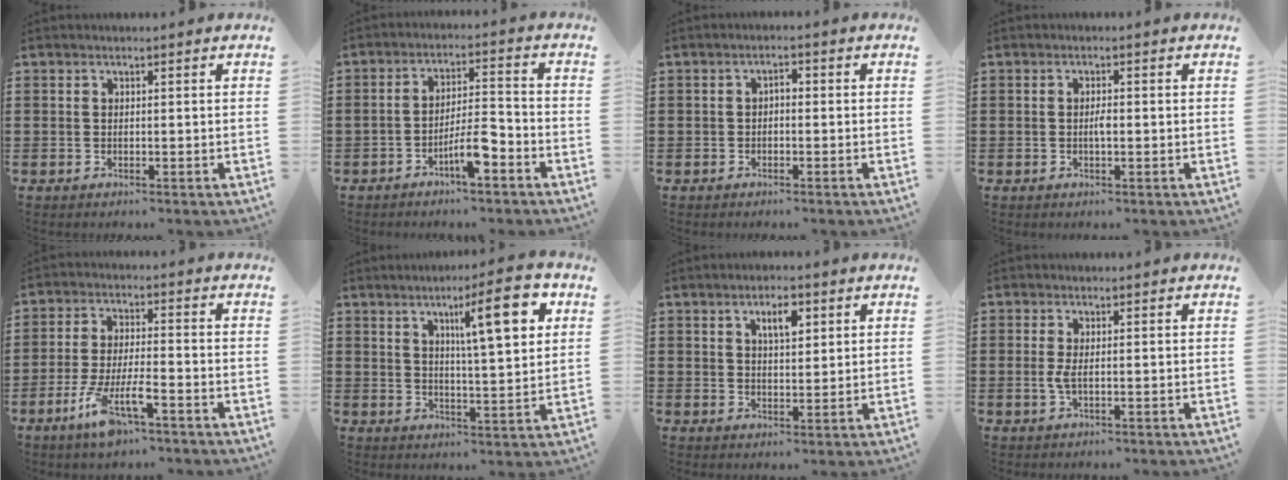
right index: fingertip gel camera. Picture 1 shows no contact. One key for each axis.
{"total": 6.7, "fx": -3.7, "fy": 1.5, "fz": 5.4, "tx": -0.108, "ty": 0.000, "tz": -0.070}
{"total": 1.4, "fx": -0.8, "fy": 0.6, "fz": 1.0, "tx": -0.022, "ty": 0.003, "tz": -0.018}
{"total": 1.5, "fx": -0.3, "fy": 0.4, "fz": 1.4, "tx": -0.028, "ty": 0.000, "tz": -0.005}
{"total": 7.7, "fx": -4.6, "fy": 1.4, "fz": 6.0, "tx": -0.128, "ty": -0.013, "tz": -0.087}
{"total": 11.6, "fx": 5.2, "fy": 2.2, "fz": 10.2, "tx": -0.164, "ty": -0.011, "tz": 0.077}
{"total": 4.0, "fx": 1.9, "fy": 1.5, "fz": 3.1, "tx": -0.052, "ty": 0.001, "tz": 0.029}
{"total": 2.0, "fx": -0.2, "fy": 0.4, "fz": 2.0, "tx": -0.053, "ty": -0.009, "tz": -0.008}